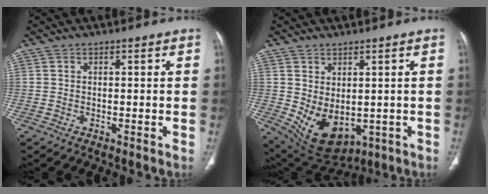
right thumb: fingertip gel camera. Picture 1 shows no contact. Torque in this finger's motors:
{"motor_torque": [-0.38, 0.74, -0.15, 0.15, 0.33]}